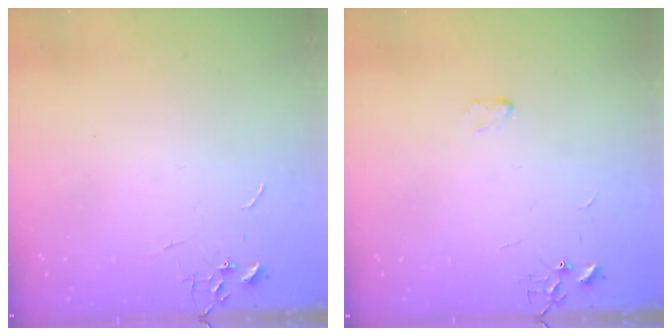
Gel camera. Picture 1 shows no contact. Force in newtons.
{"total": 3.2, "press": 3.2, "slide": 0.4}